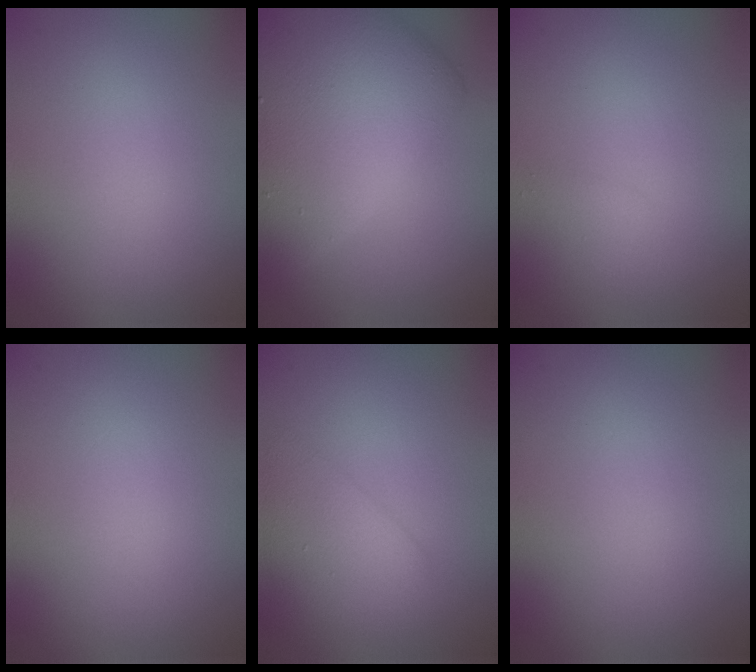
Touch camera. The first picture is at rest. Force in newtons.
{"total": 9.1, "press": 9.1, "slide": 0.1}
{"total": 0.8, "press": 0.8, "slide": 0.0}
{"total": 0.0}
{"total": 3.0, "press": 3.0, "slide": 0.2}
{"total": 0.0}